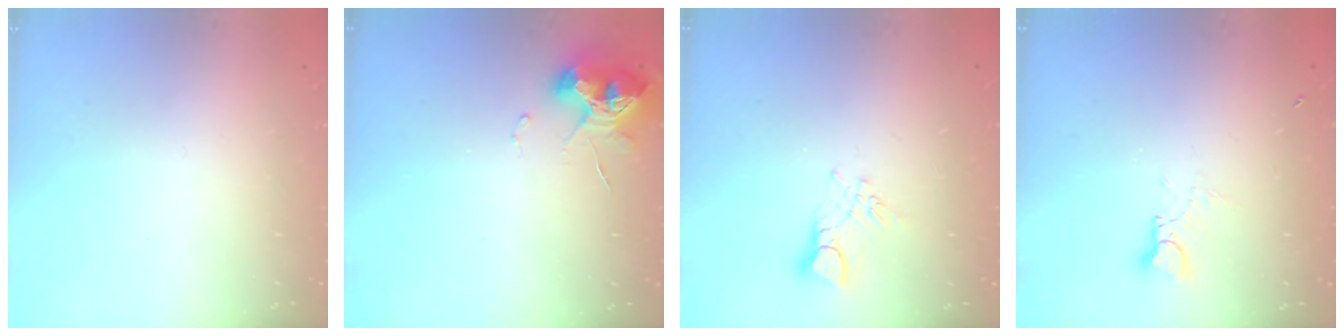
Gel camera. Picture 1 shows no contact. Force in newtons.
{"total": 9.3, "press": 9.3, "slide": 1.2}
{"total": 3.7, "press": 3.7, "slide": 0.3}
{"total": 2.7, "press": 2.7, "slide": 0.2}